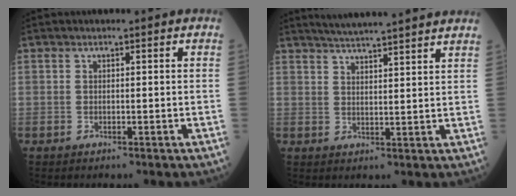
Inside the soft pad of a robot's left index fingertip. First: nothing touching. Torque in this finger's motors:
{"motor_torque": [0.56, -0.70, 0.06, 0.06]}